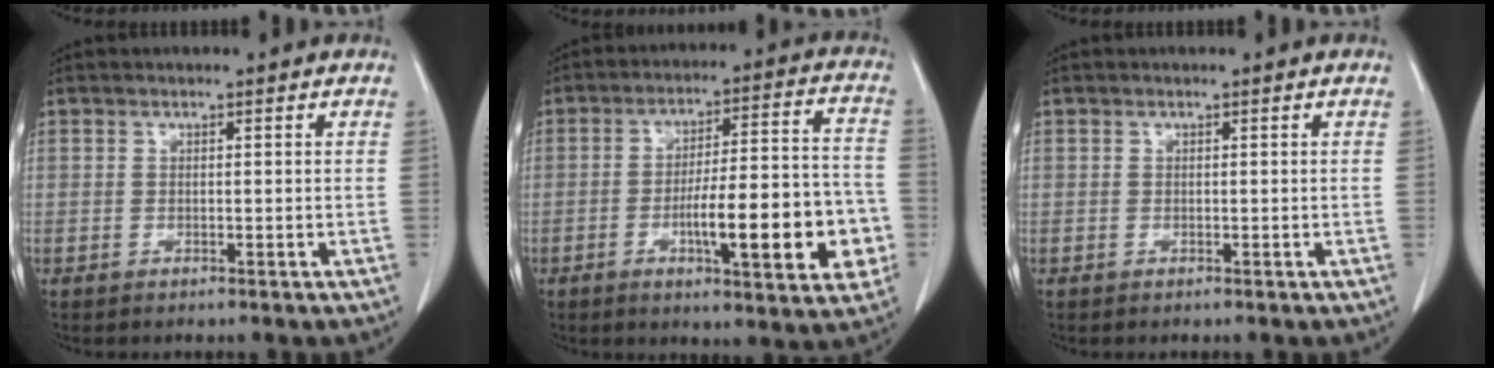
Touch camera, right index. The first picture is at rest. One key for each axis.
{"total": 16.6, "fx": -4.8, "fy": 3.4, "fz": 15.5, "tx": -0.215, "ty": 0.016, "tz": -0.065}
{"total": 0.0}